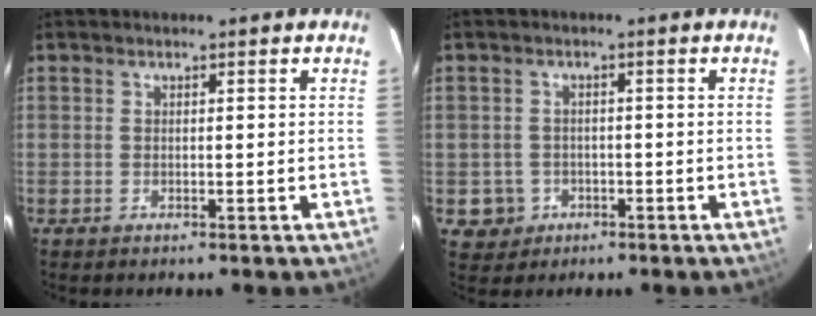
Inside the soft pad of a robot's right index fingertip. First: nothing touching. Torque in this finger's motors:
{"motor_torque": [-0.44, 0.28, -0.96, -0.21]}